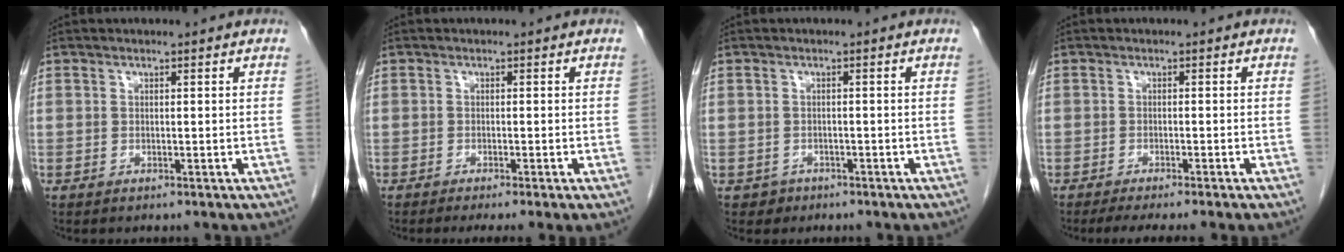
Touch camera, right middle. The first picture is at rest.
{"total": 3.9, "force": [-2.8, -0.7, 2.6], "torque": [-0.026, -0.011, -0.040]}
{"total": 1.4, "force": [-0.8, 1.1, -0.2], "torque": [0.002, 0.006, -0.012]}
{"total": 5.4, "force": [-4.3, -0.7, 3.2], "torque": [-0.034, -0.010, -0.066]}